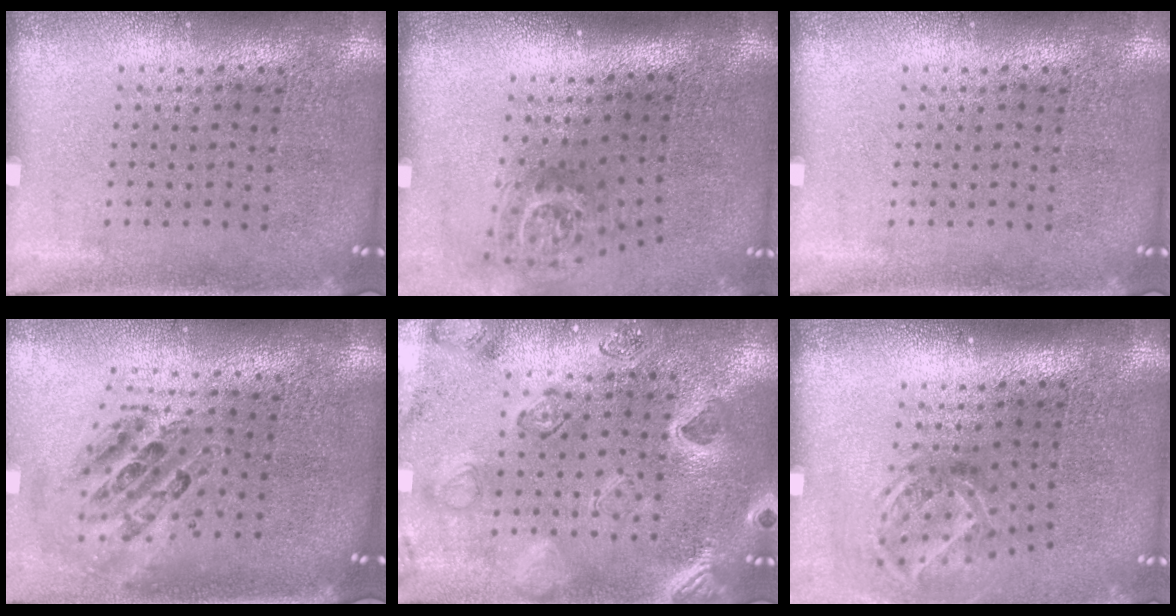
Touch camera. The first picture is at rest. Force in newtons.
{"total": 1.9, "press": 1.2, "slide": 1.4}
{"total": 0.0}
{"total": 1.0, "press": 0.9, "slide": 0.3}
{"total": 2.5, "press": 2.4, "slide": 0.6}
{"total": 1.9, "press": 1.3, "slide": 1.4}